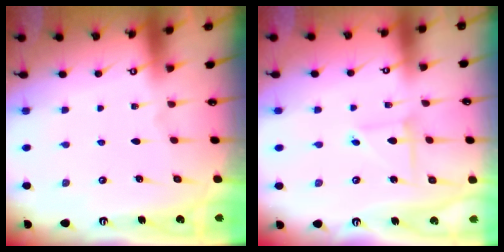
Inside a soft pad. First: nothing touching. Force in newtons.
{"total": 3.4, "press": 3.4, "slide": 0.3}